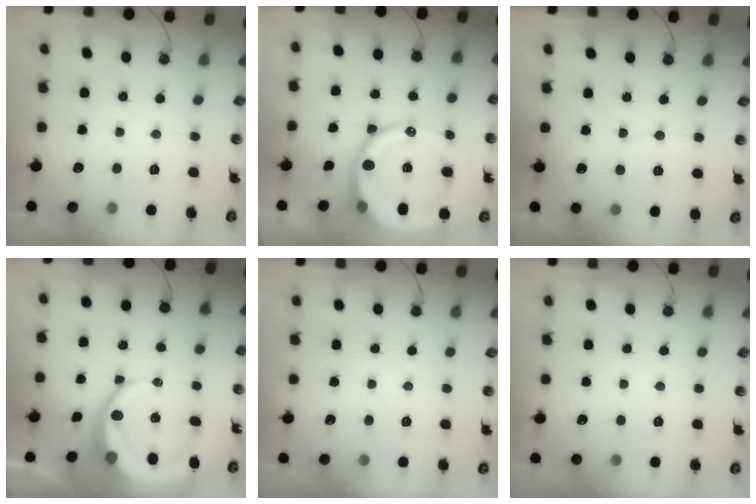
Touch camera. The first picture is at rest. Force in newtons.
{"total": 20.1, "press": 20.0, "slide": 2.5}
{"total": 2.4, "press": 2.3, "slide": 0.3}
{"total": 13.2, "press": 13.1, "slide": 1.4}
{"total": 0.0}
{"total": 0.0}